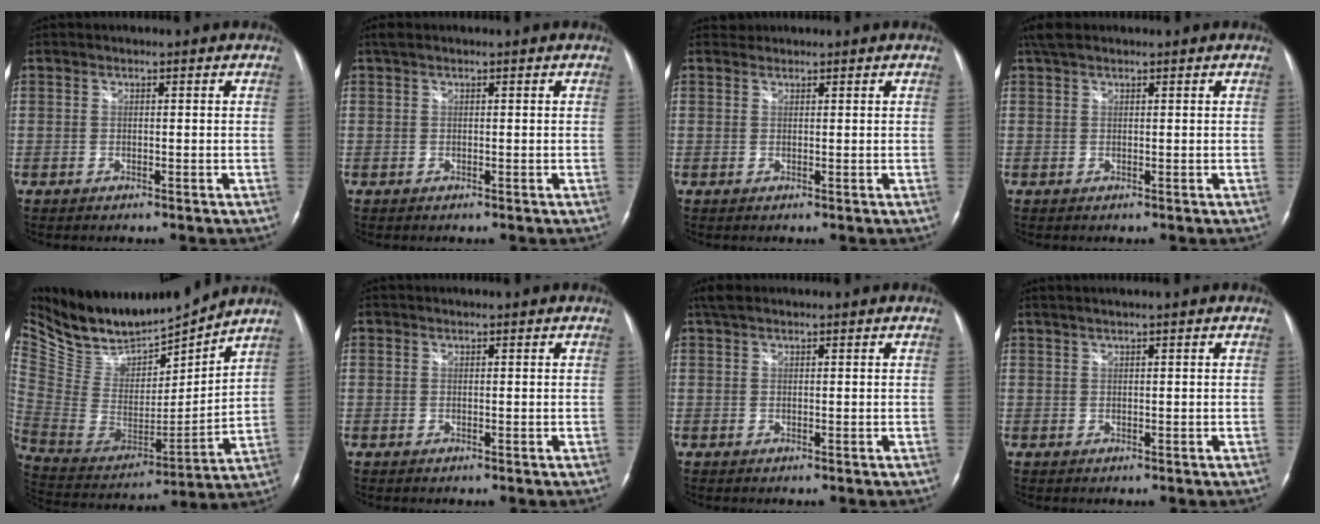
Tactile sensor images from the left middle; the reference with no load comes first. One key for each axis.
{"total": 1.0, "fx": 0.7, "fy": 0.4, "fz": 0.5, "tx": -0.013, "ty": 0.018, "tz": 0.014}
{"total": 0.9, "fx": 0.8, "fy": 0.3, "fz": -0.3, "tx": 0.000, "ty": 0.008, "tz": 0.013}
{"total": 2.8, "fx": 2.2, "fy": 1.1, "fz": 1.3, "tx": -0.030, "ty": 0.023, "tz": 0.041}
{"total": 21.5, "fx": 19.5, "fy": 6.0, "fz": 6.9, "tx": -0.156, "ty": -0.023, "tz": 0.341}
{"total": 0.0}
{"total": 2.0, "fx": 1.5, "fy": 0.8, "fz": 1.0, "tx": -0.022, "ty": 0.020, "tz": 0.030}
{"total": 1.9, "fx": 1.4, "fy": -0.3, "fz": 1.3, "tx": -0.026, "ty": 0.016, "tz": 0.029}